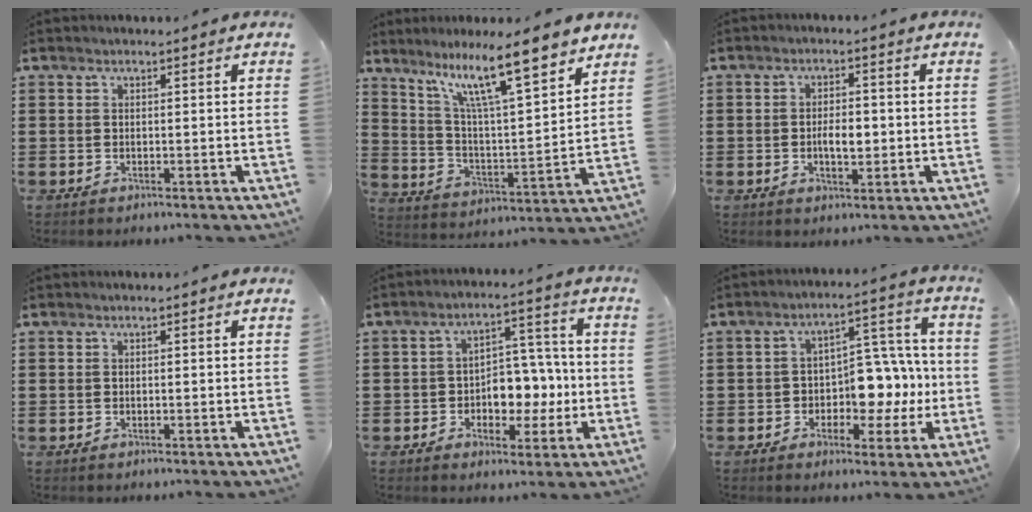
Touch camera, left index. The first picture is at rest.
{"total": 12.5, "force": [9.3, 1.4, 8.2], "torque": [-0.162, -0.052, 0.151]}
{"total": 3.9, "force": [-0.5, 1.9, 3.4], "torque": [-0.056, 0.003, -0.013]}
{"total": 0.0}
{"total": 6.3, "force": [-1.1, 5.0, 3.7], "torque": [-0.064, 0.008, -0.025]}
{"total": 7.6, "force": [-0.9, 5.9, 4.7], "torque": [-0.082, 0.007, -0.017]}